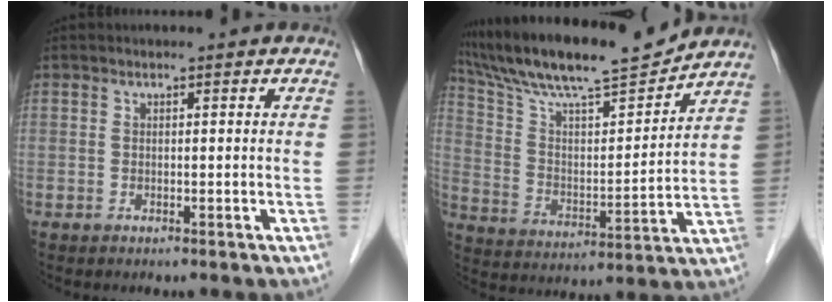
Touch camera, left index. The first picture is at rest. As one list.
[{"total": 17.2, "force": [15.4, 0.7, 7.6], "torque": [-0.145, 0.003, 0.266]}]